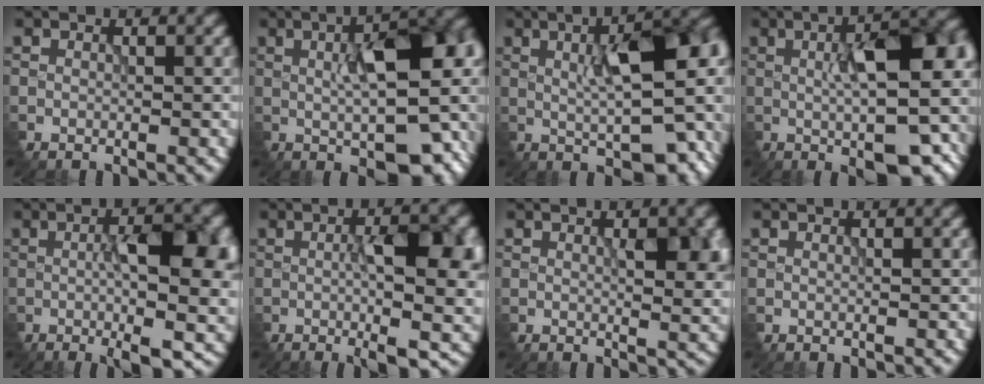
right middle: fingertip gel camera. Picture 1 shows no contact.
{"total": 14.7, "force": [-0.8, 6.0, 13.4], "torque": [-0.157, 0.003, 0.007]}
{"total": 13.3, "force": [-0.4, 4.9, 12.3], "torque": [-0.145, 0.009, 0.007]}
{"total": 14.1, "force": [-1.9, 5.2, 13.0], "torque": [-0.150, 0.003, -0.017]}
{"total": 10.8, "force": [-1.6, 3.2, 10.2], "torque": [-0.149, -0.014, -0.018]}
{"total": 9.6, "force": [-1.2, 2.7, 9.2], "torque": [-0.136, -0.016, -0.011]}
{"total": 4.6, "force": [0.6, 1.7, 4.2], "torque": [-0.058, -0.009, 0.017]}
{"total": 0.0}